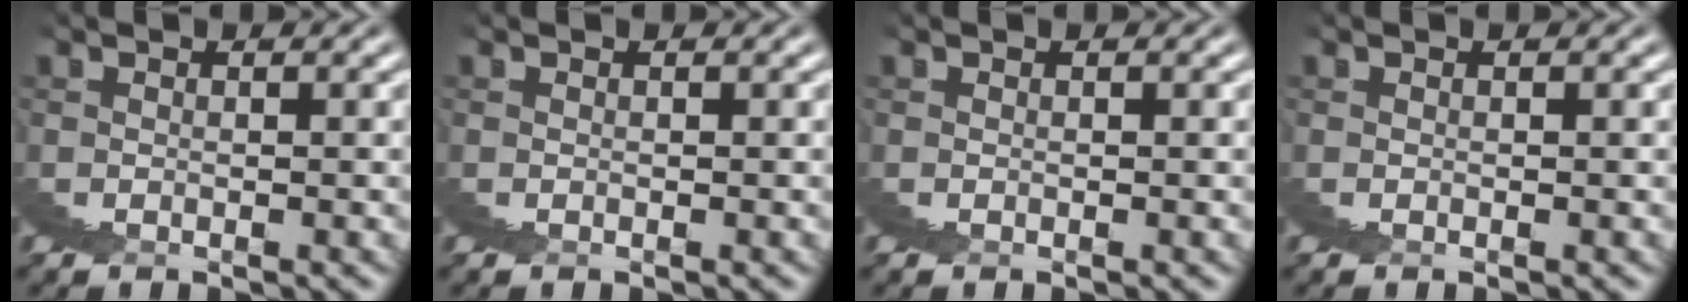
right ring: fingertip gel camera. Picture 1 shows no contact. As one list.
[{"total": 0.0}, {"total": 0.0}, {"total": 0.0}]